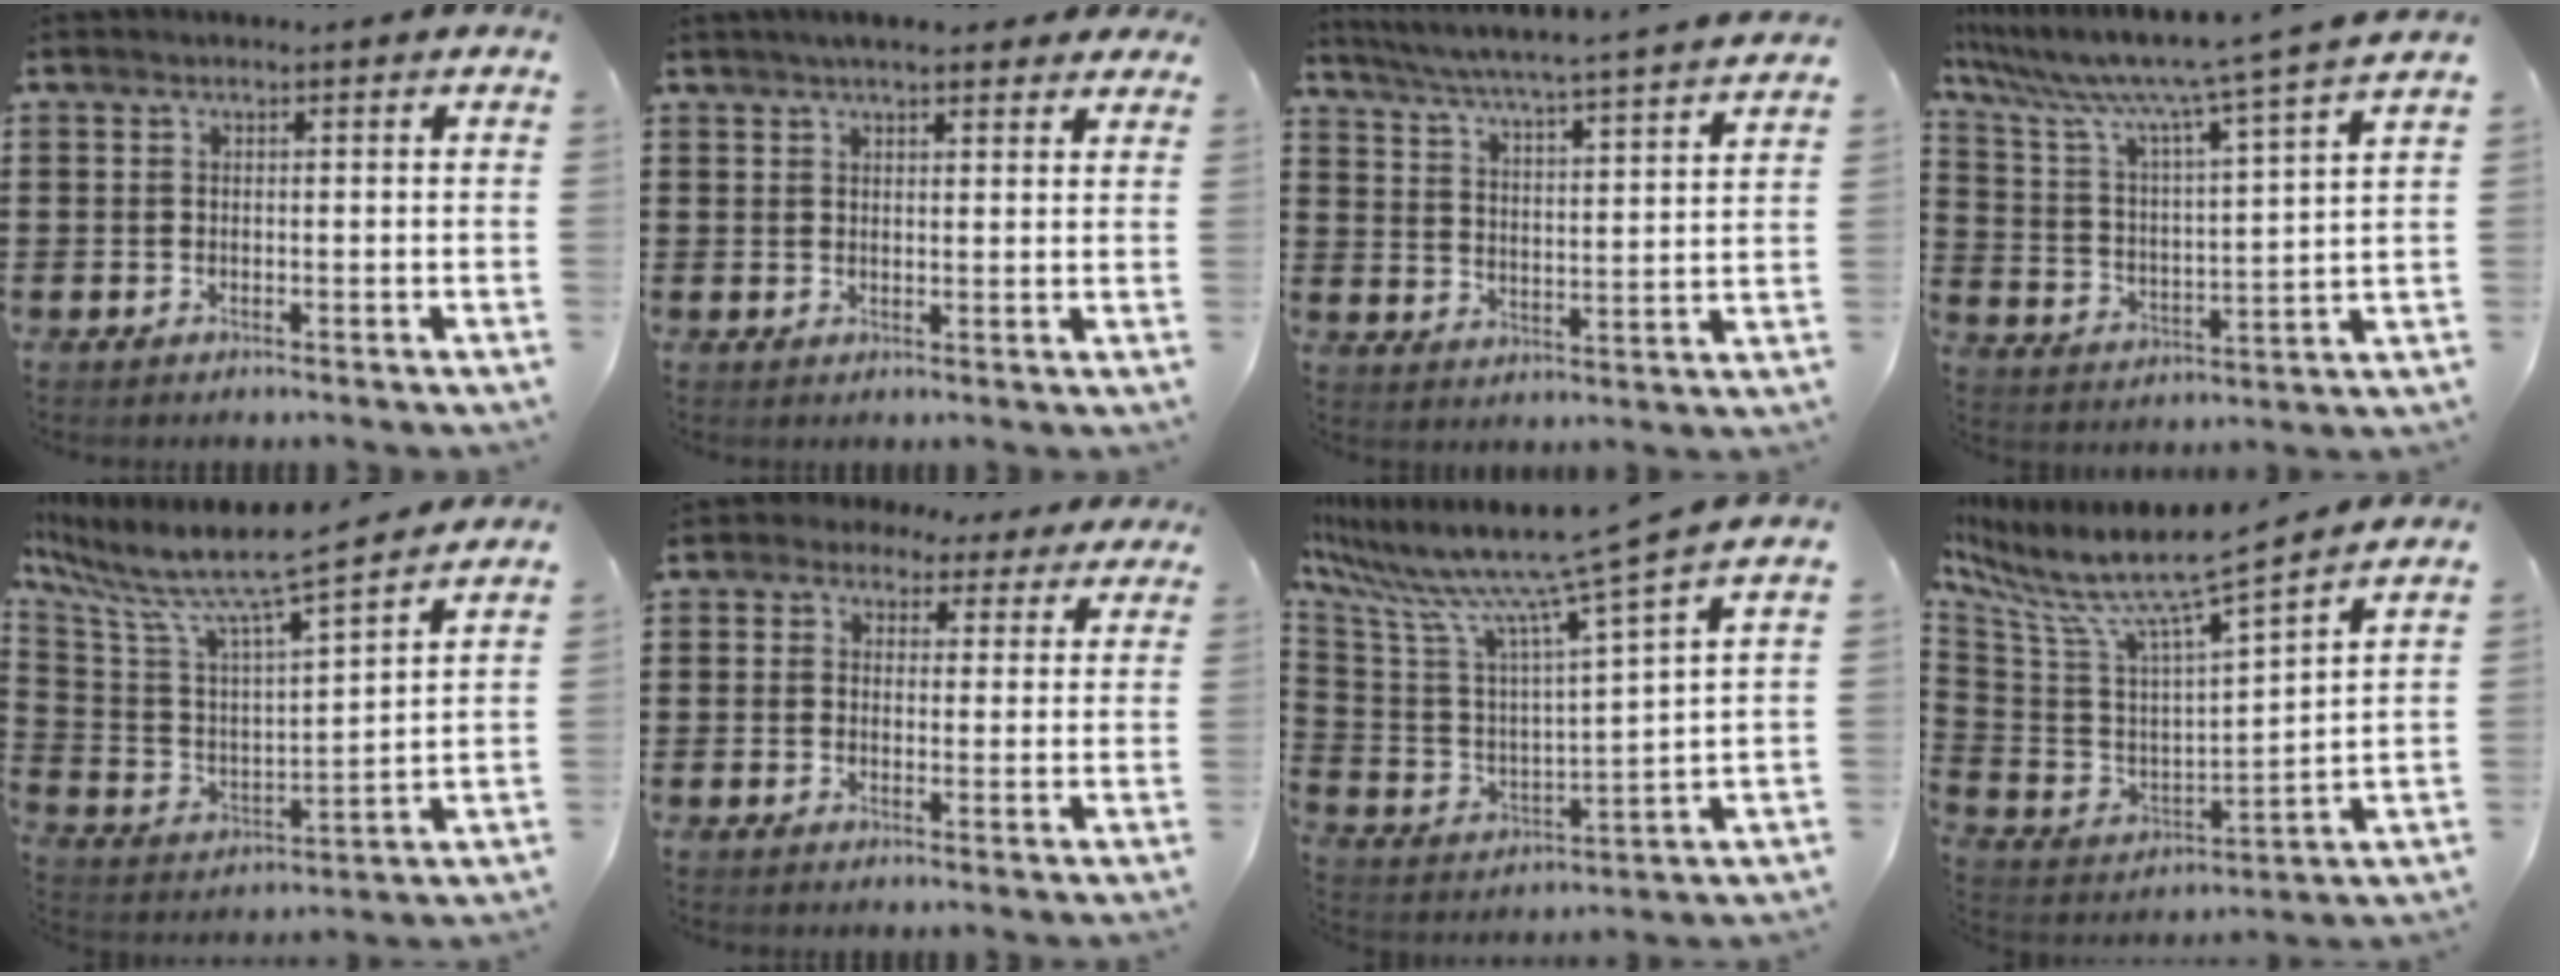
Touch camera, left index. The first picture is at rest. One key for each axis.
{"total": 3.8, "fx": 3.2, "fy": 0.8, "fz": 1.9, "tx": -0.046, "ty": 0.005, "tz": 0.057}
{"total": 4.4, "fx": 3.9, "fy": -1.1, "fz": 1.7, "tx": -0.053, "ty": -0.042, "tz": 0.057}
{"total": 8.3, "fx": 6.8, "fy": -0.5, "fz": 4.6, "tx": -0.120, "ty": -0.054, "tz": 0.103}
{"total": 9.9, "fx": 8.3, "fy": 0.5, "fz": 5.4, "tx": -0.141, "ty": -0.065, "tz": 0.133}
{"total": 2.7, "fx": 1.8, "fy": 1.9, "fz": 0.6, "tx": -0.026, "ty": 0.002, "tz": 0.031}
{"total": 11.2, "fx": 9.5, "fy": -0.6, "fz": 5.9, "tx": -0.158, "ty": -0.077, "tz": 0.152}
{"total": 9.7, "fx": 7.9, "fy": 0.1, "fz": 5.7, "tx": -0.144, "ty": -0.070, "tz": 0.126}